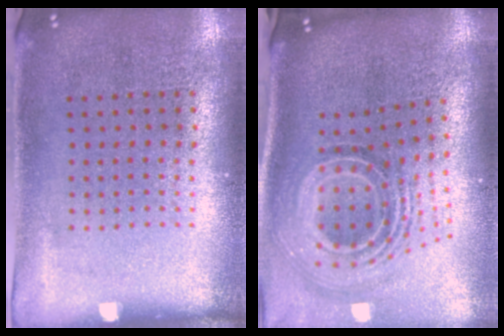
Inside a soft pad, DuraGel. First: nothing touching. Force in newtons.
{"total": 2.3, "press": 1.5, "slide": 1.7}